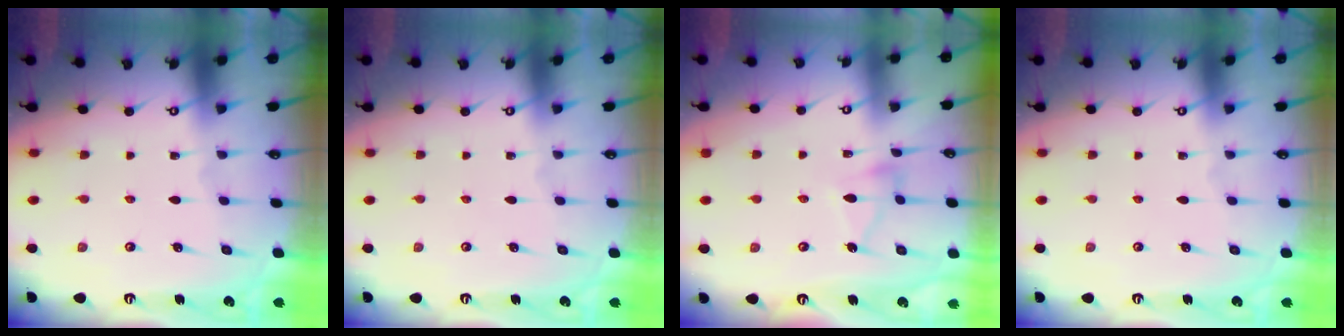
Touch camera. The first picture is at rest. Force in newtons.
{"total": 0.0}
{"total": 5.9, "press": 5.9, "slide": 0.5}
{"total": 0.0}